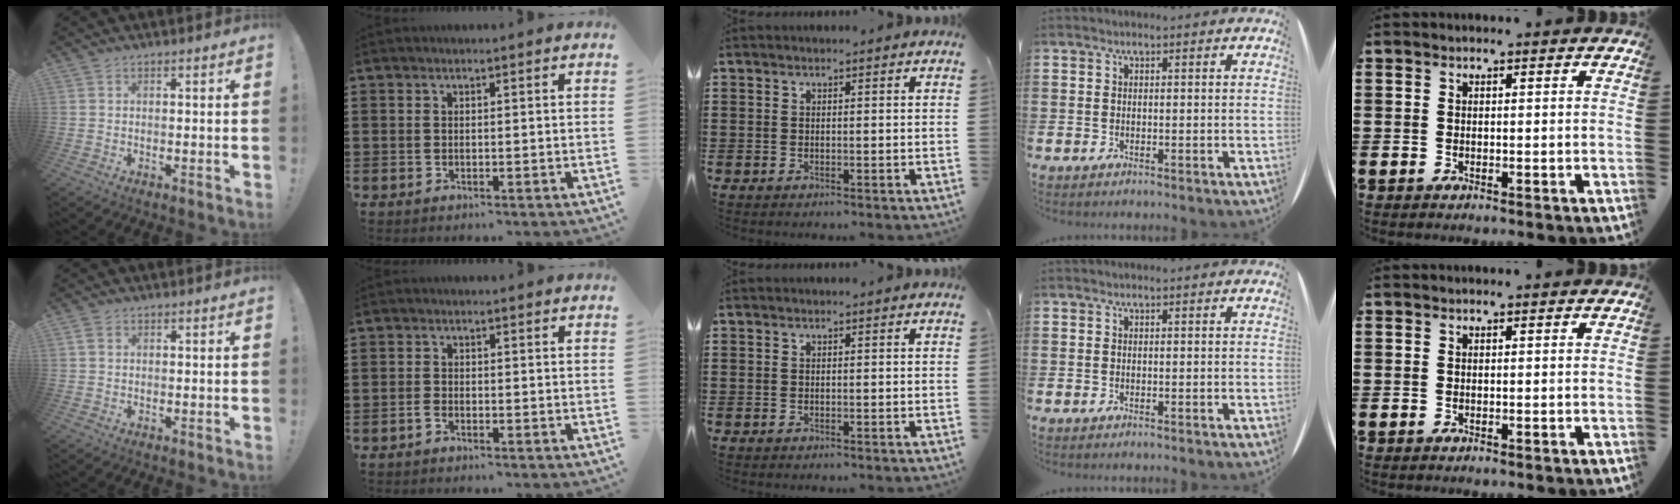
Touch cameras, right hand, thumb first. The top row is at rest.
{"thumb": {"total": 1.7, "force": [0.6, 1.2, 1.0], "torque": [-0.012, 0.002, 0.010]}, "index": {"total": 1.2, "force": [-0.8, 0.5, 0.6], "torque": [-0.014, -0.003, -0.015]}}